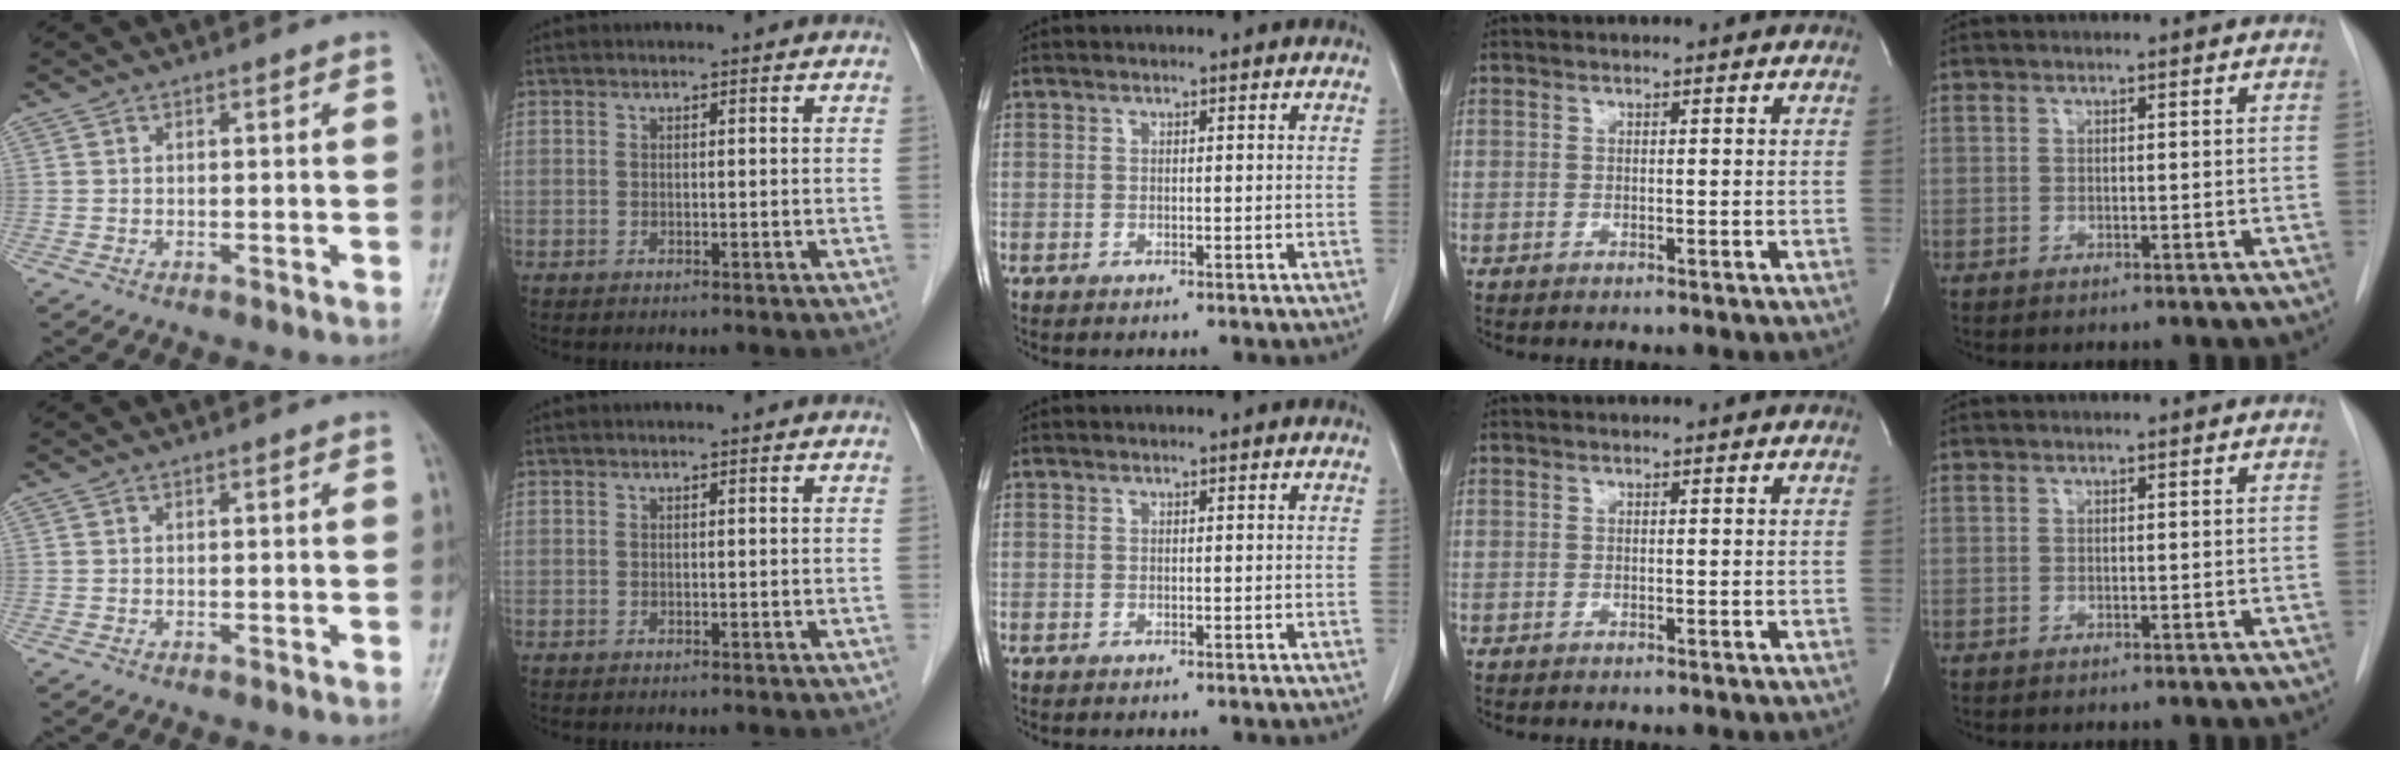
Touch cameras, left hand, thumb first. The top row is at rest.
{}